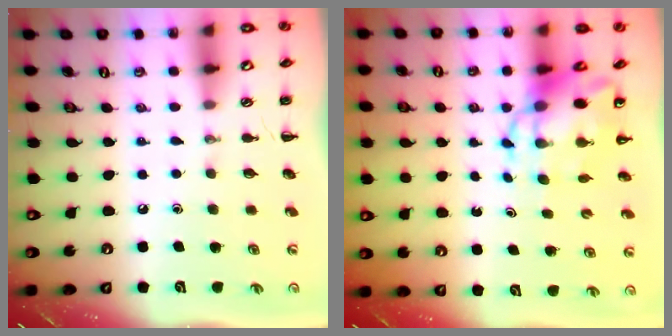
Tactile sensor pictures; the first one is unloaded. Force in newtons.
{"total": 8.9, "press": 8.5, "slide": 2.7}